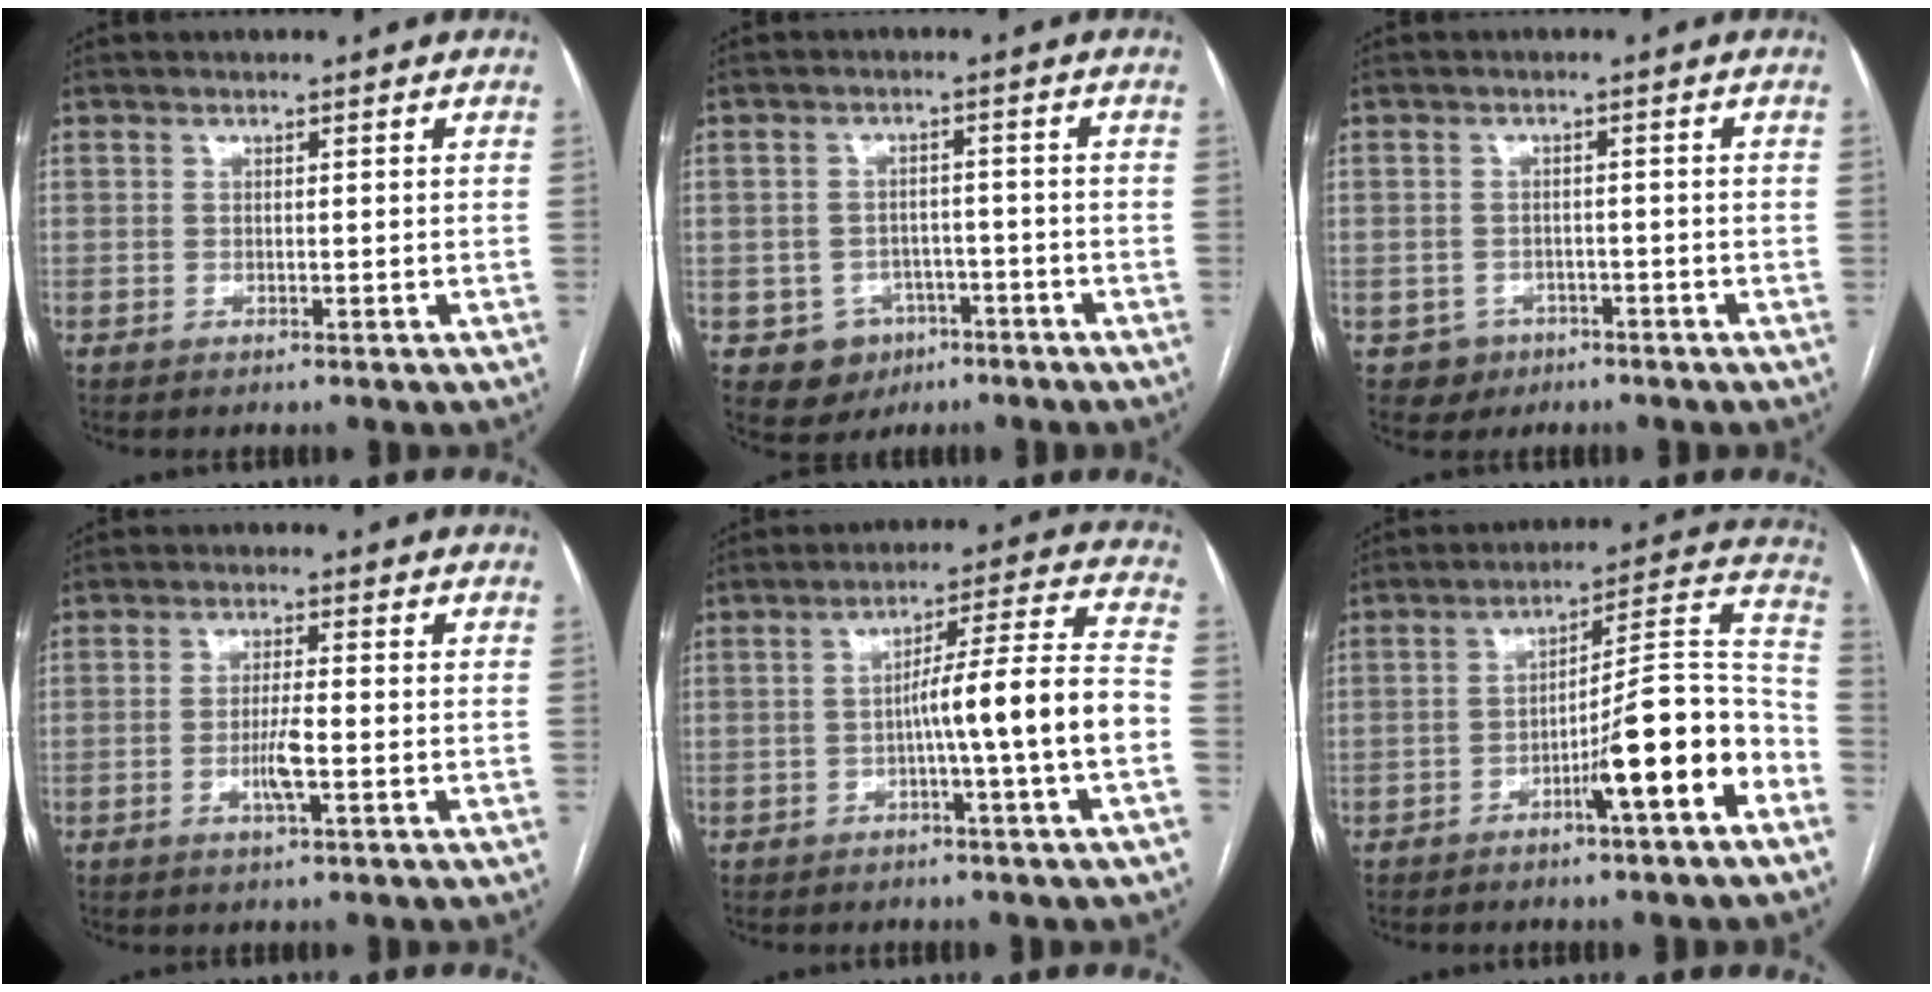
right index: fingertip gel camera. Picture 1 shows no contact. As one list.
[{"total": 6.0, "force": [-2.9, 5.2, 1.0], "torque": [-0.011, 0.011, -0.034]}, {"total": 3.3, "force": [-1.6, 2.9, -0.1], "torque": [0.008, 0.012, -0.022]}, {"total": 4.1, "force": [-1.2, 0.2, 3.9], "torque": [-0.075, -0.004, -0.023]}, {"total": 11.0, "force": [-2.8, -1.1, 10.5], "torque": [-0.163, 0.020, -0.045]}, {"total": 13.5, "force": [-6.1, 0.9, 12.0], "torque": [-0.169, 0.024, -0.093]}]